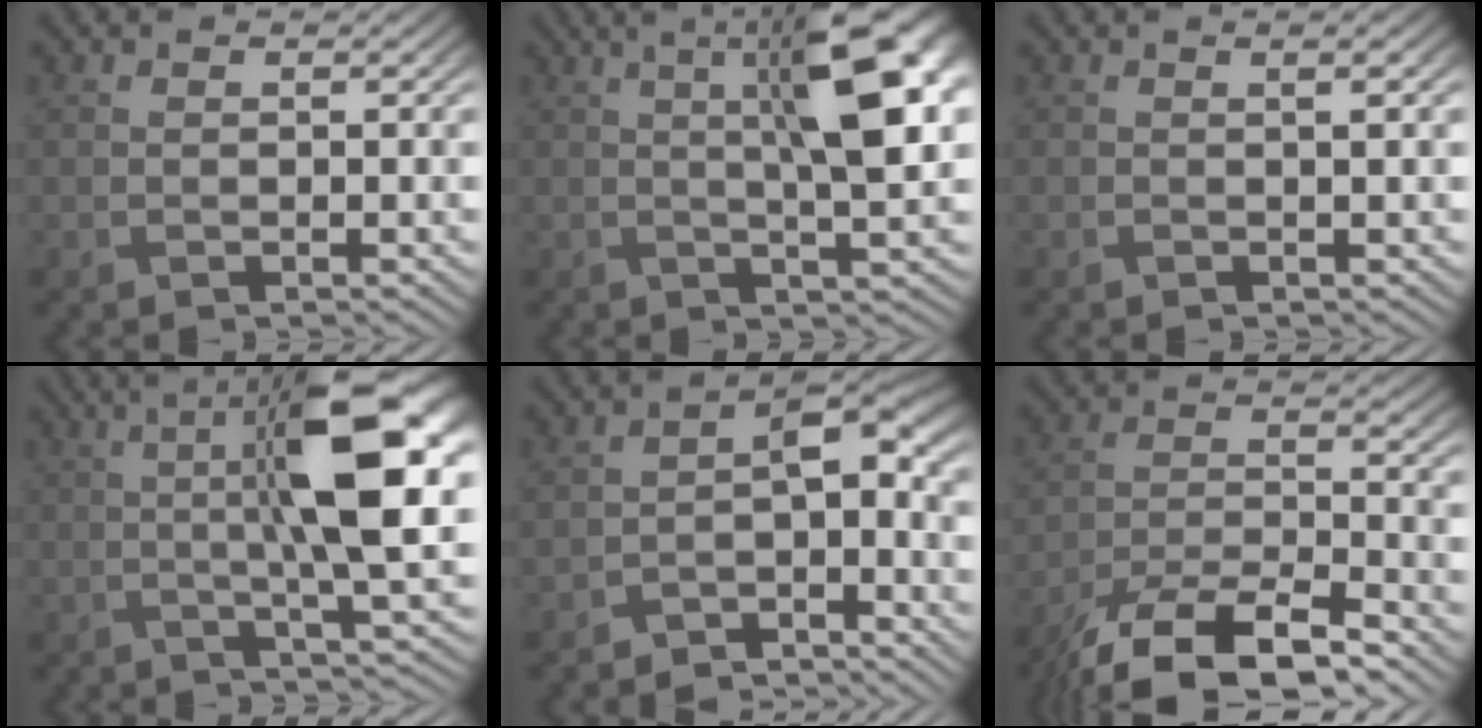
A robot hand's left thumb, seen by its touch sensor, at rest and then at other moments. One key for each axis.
{"total": 11.4, "fx": 2.3, "fy": 3.1, "fz": 10.7, "tx": -0.142, "ty": 0.014, "tz": 0.028}
{"total": 1.5, "fx": 0.2, "fy": 0.3, "fz": 1.4, "tx": -0.022, "ty": 0.009, "tz": -0.002}
{"total": 12.2, "fx": 1.3, "fy": 2.8, "fz": 11.9, "tx": -0.184, "ty": 0.010, "tz": 0.022}
{"total": 5.4, "fx": -3.7, "fy": 2.2, "fz": 3.4, "tx": -0.045, "ty": -0.003, "tz": -0.075}
{"total": 11.8, "fx": -9.0, "fy": 3.3, "fz": 6.9, "tx": -0.134, "ty": -0.007, "tz": -0.171}